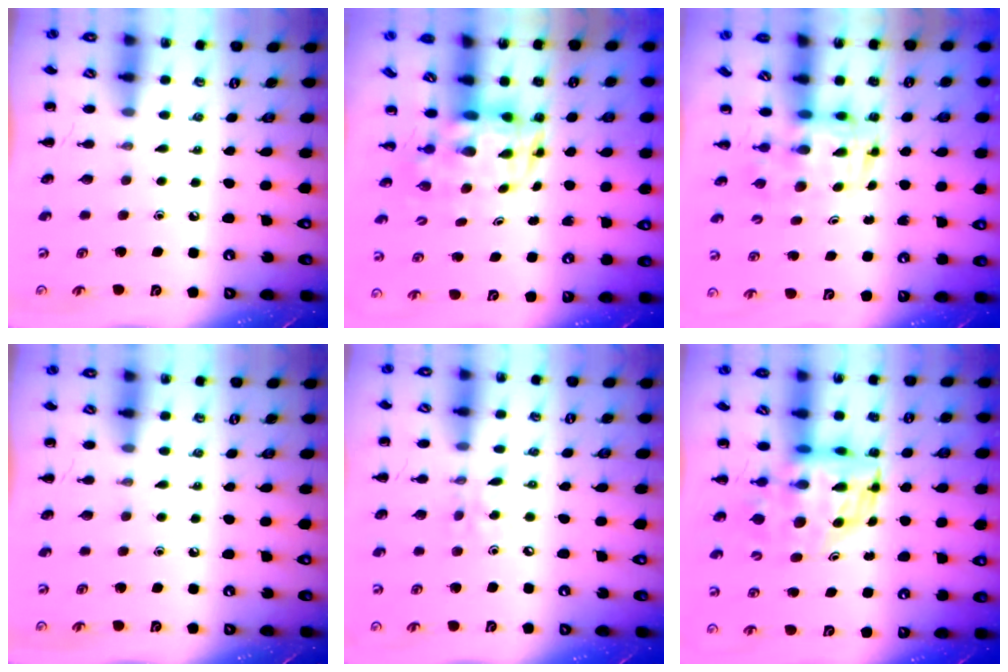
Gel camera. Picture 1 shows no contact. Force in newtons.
{"total": 3.3, "press": 3.2, "slide": 0.8}
{"total": 2.8, "press": 2.7, "slide": 0.5}
{"total": 0.0}
{"total": 4.2, "press": 4.1, "slide": 0.9}
{"total": 8.5, "press": 8.4, "slide": 1.4}